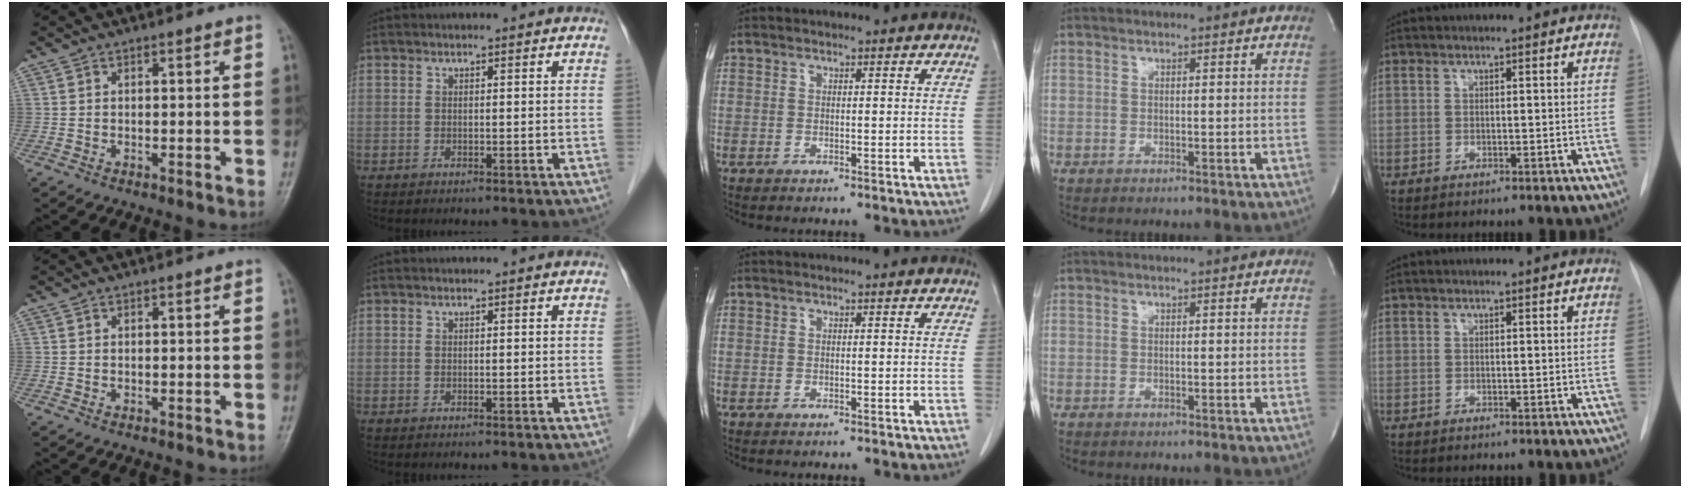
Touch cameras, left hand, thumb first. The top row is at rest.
{}